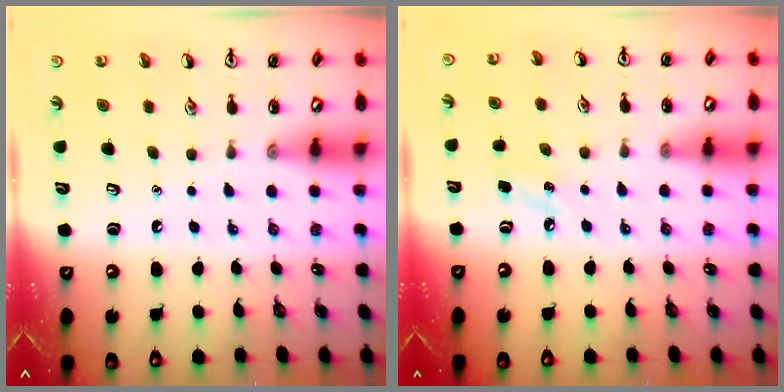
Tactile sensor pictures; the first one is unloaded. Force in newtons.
{"total": 5.1, "press": 4.8, "slide": 1.6}